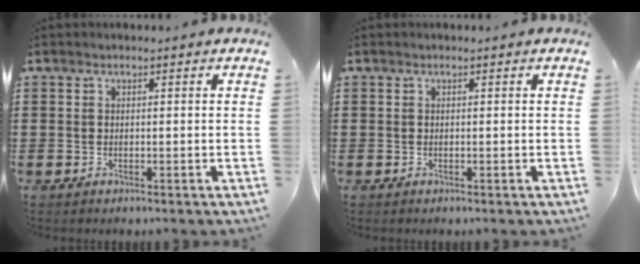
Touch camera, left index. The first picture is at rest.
{"total": 0.0}